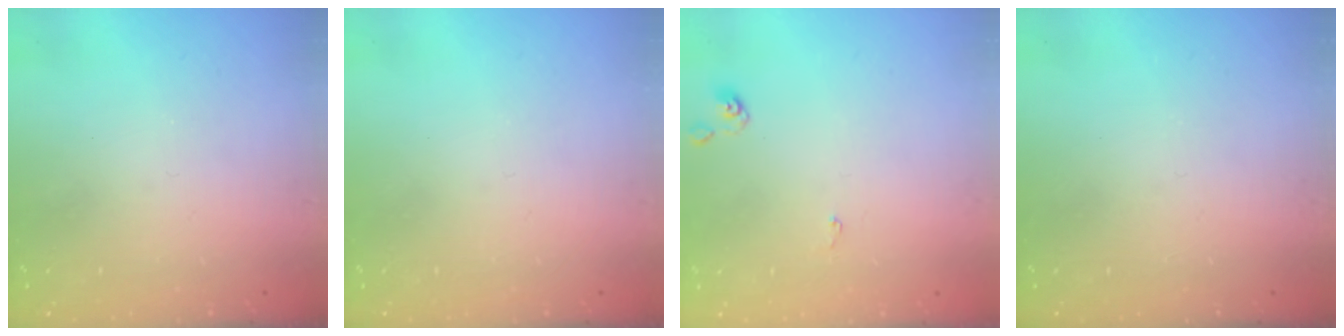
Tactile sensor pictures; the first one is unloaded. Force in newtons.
{"total": 0.0}
{"total": 0.0}
{"total": 0.0}